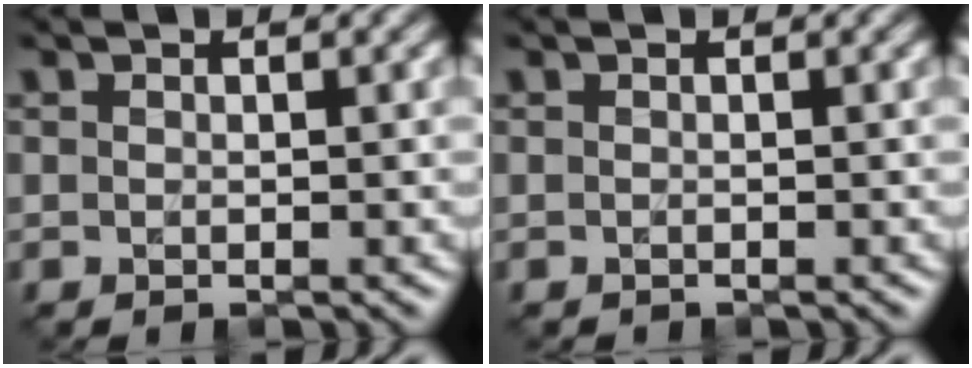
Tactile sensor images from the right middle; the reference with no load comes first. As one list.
[{"total": 0.0}]